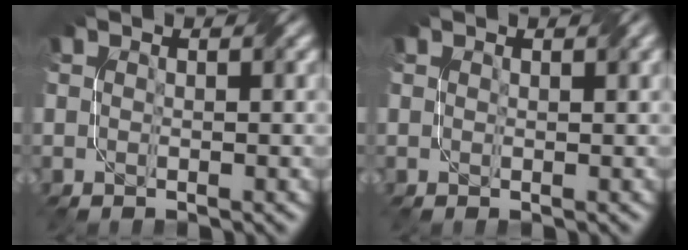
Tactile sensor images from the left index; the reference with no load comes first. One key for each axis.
{"total": 1.1, "fx": 0.9, "fy": 0.1, "fz": 0.6, "tx": -0.010, "ty": -0.001, "tz": 0.013}